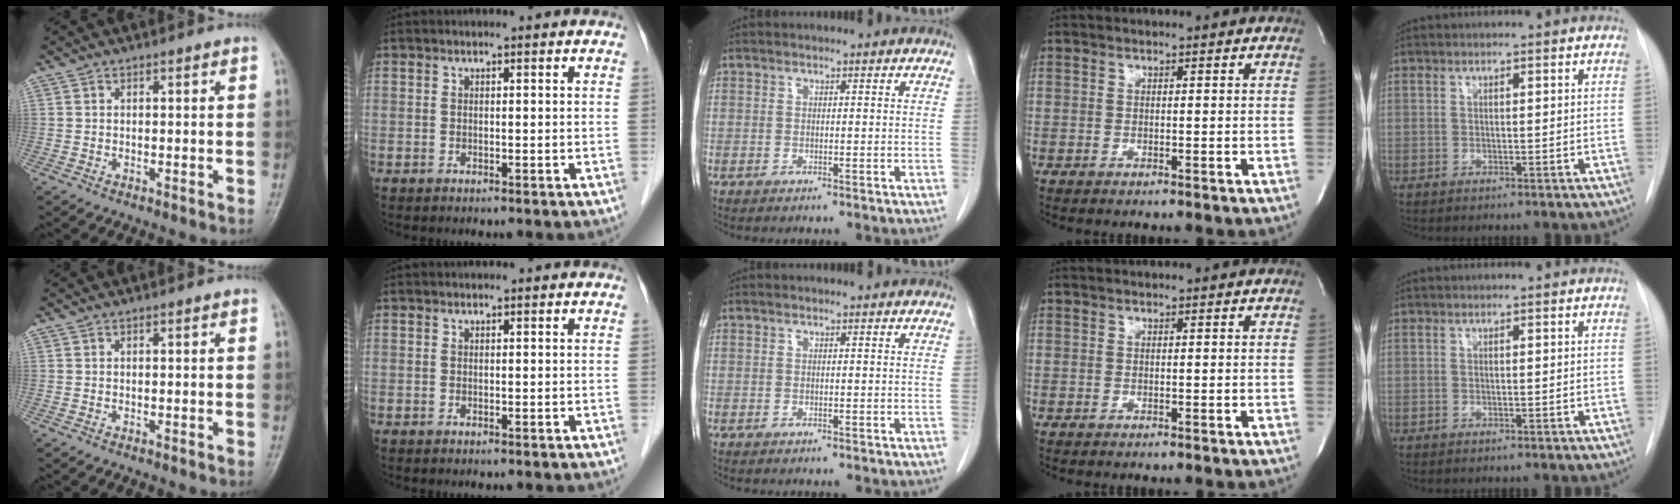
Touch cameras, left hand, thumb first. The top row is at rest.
{}